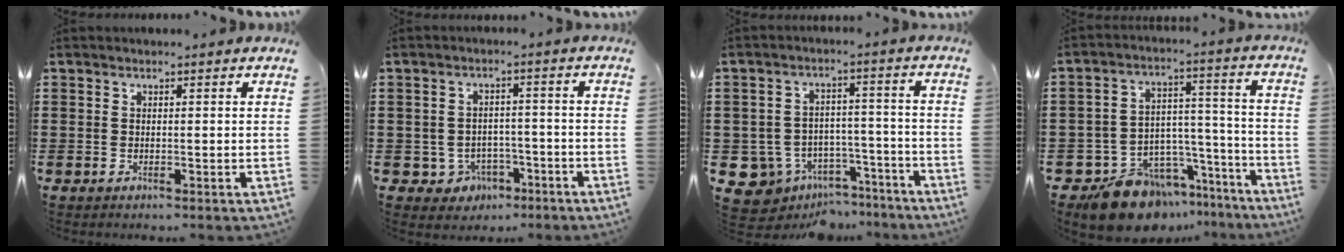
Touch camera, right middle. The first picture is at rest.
{"total": 3.4, "force": [-2.3, 2.3, 0.9], "torque": [-0.026, 0.004, -0.048]}
{"total": 6.5, "force": [-4.8, 4.2, 1.5], "torque": [-0.051, 0.017, -0.092]}
{"total": 12.2, "force": [-10.4, 5.9, 2.2], "torque": [-0.041, 0.053, -0.188]}